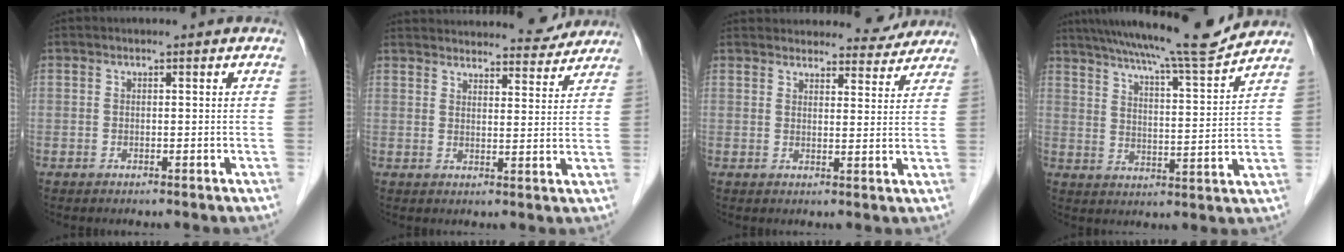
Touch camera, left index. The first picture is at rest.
{"total": 17.6, "force": [16.8, 3.7, 3.7], "torque": [-0.046, 0.015, 0.215]}
{"total": 12.3, "force": [11.6, 3.3, 1.9], "torque": [0.003, 0.007, 0.133]}
{"total": 15.3, "force": [13.7, -0.3, 6.7], "torque": [-0.111, -0.007, 0.199]}